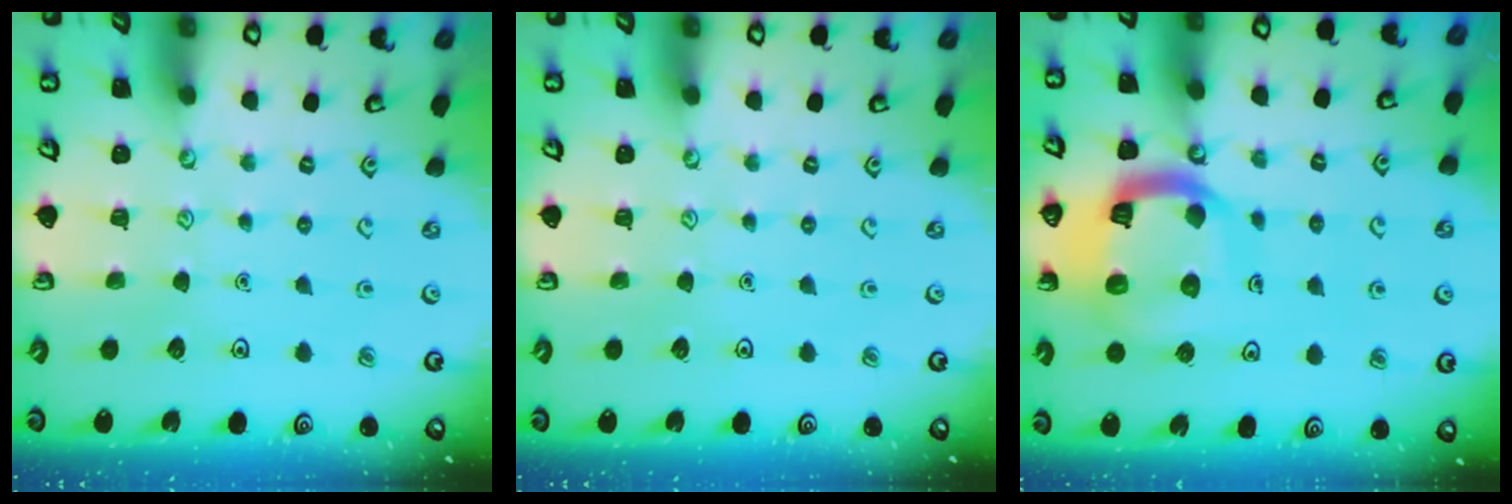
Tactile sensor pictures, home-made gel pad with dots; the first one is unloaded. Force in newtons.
{"total": 0.0}
{"total": 16.1, "press": 16.0, "slide": 1.8}